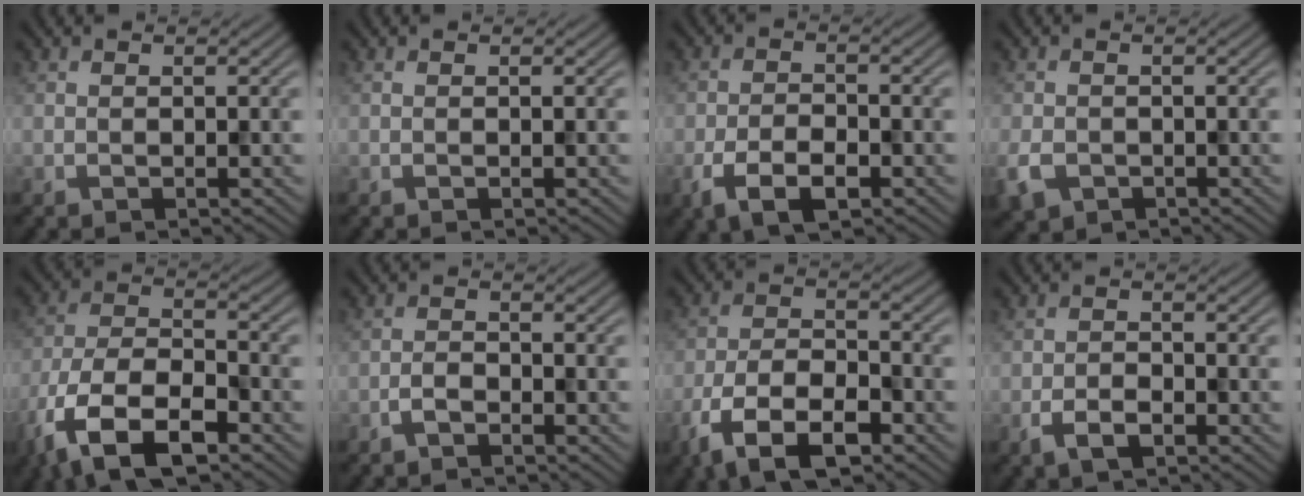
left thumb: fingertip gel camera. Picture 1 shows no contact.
{"total": 0.0}
{"total": 5.8, "force": [-3.0, 2.9, 4.0], "torque": [-0.080, -0.005, -0.063]}
{"total": 3.7, "force": [-1.6, 2.8, 1.9], "torque": [-0.054, -0.014, -0.039]}
{"total": 12.3, "force": [-7.2, 5.5, 8.3], "torque": [-0.173, -0.009, -0.154]}
{"total": 1.8, "force": [-1.3, 0.9, 1.0], "torque": [-0.018, 0.004, -0.029]}
{"total": 9.5, "force": [-5.5, 4.4, 6.3], "torque": [-0.125, -0.009, -0.114]}
{"total": 3.5, "force": [-1.9, 1.9, 2.3], "torque": [-0.046, -0.002, -0.039]}